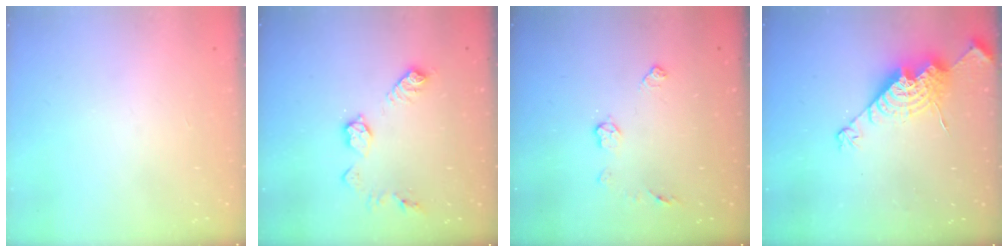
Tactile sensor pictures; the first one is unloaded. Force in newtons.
{"total": 10.1, "press": 10.1, "slide": 0.6}
{"total": 6.3, "press": 6.3, "slide": 0.3}
{"total": 14.7, "press": 14.7, "slide": 1.2}